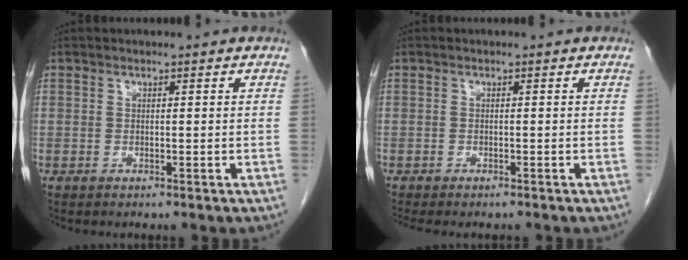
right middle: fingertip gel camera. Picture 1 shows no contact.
{"total": 3.2, "force": [-2.9, 0.7, 1.2], "torque": [-0.008, -0.005, -0.039]}